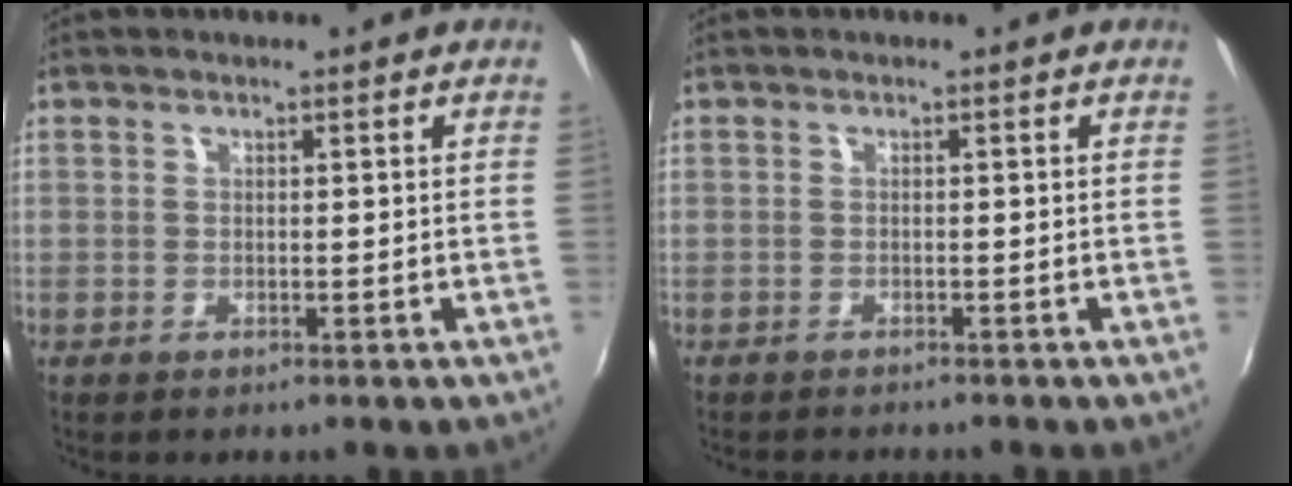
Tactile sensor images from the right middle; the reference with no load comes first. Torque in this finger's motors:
{"motor_torque": [0.02, -0.06, -0.02, 0.00]}